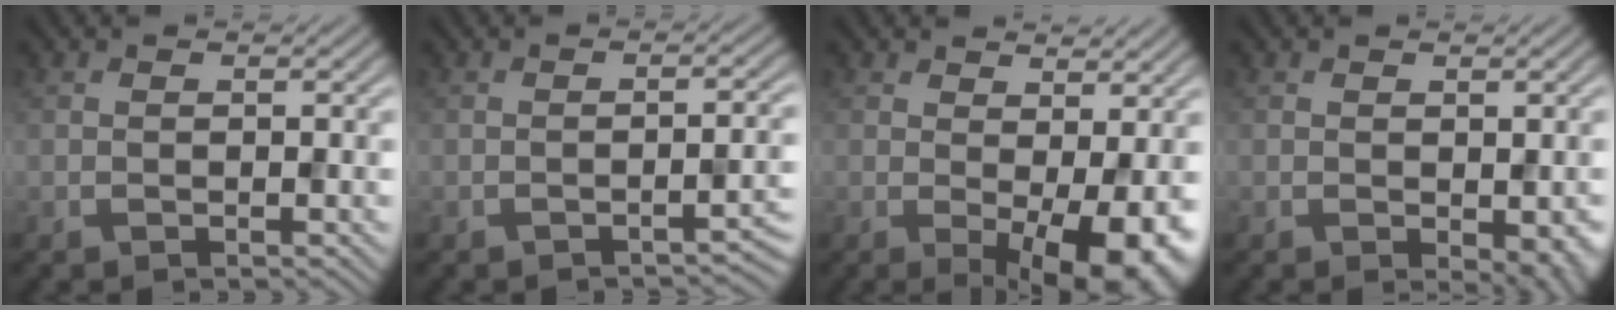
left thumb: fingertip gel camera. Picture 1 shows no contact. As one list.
[{"total": 3.0, "force": [-1.9, 0.6, 2.3], "torque": [-0.027, 0.006, -0.033]}, {"total": 7.7, "force": [-0.2, 3.5, 6.9], "torque": [-0.099, -0.013, 0.005]}, {"total": 4.0, "force": [-1.3, 2.0, 3.2], "torque": [-0.036, -0.017, -0.005]}]